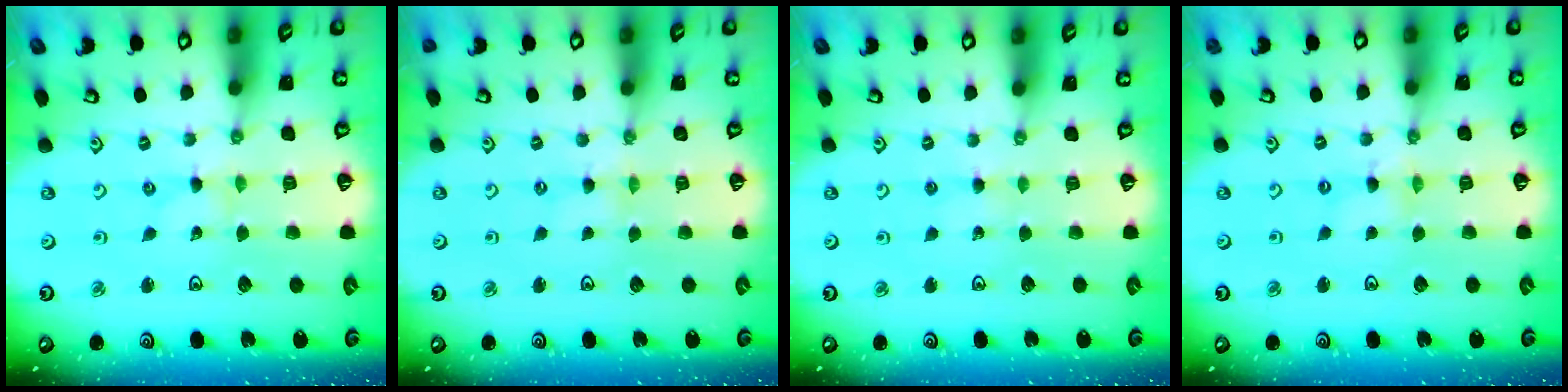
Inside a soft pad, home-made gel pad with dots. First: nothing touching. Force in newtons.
{"total": 0.0}
{"total": 2.3, "press": 2.3, "slide": 0.3}
{"total": 0.8, "press": 0.8, "slide": 0.2}